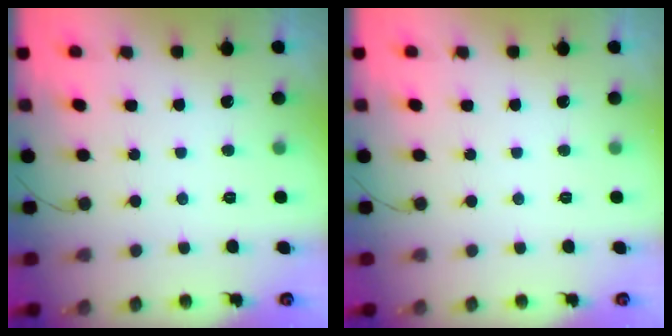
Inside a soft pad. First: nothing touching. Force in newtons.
{"total": 0.0}